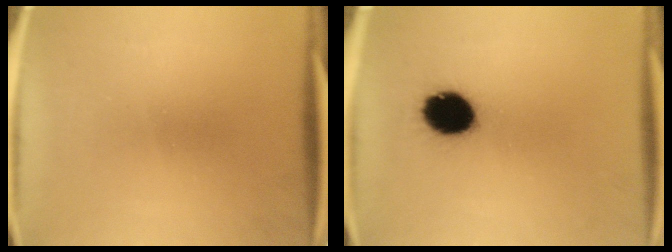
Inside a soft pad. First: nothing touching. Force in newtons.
{"total": 11.7}